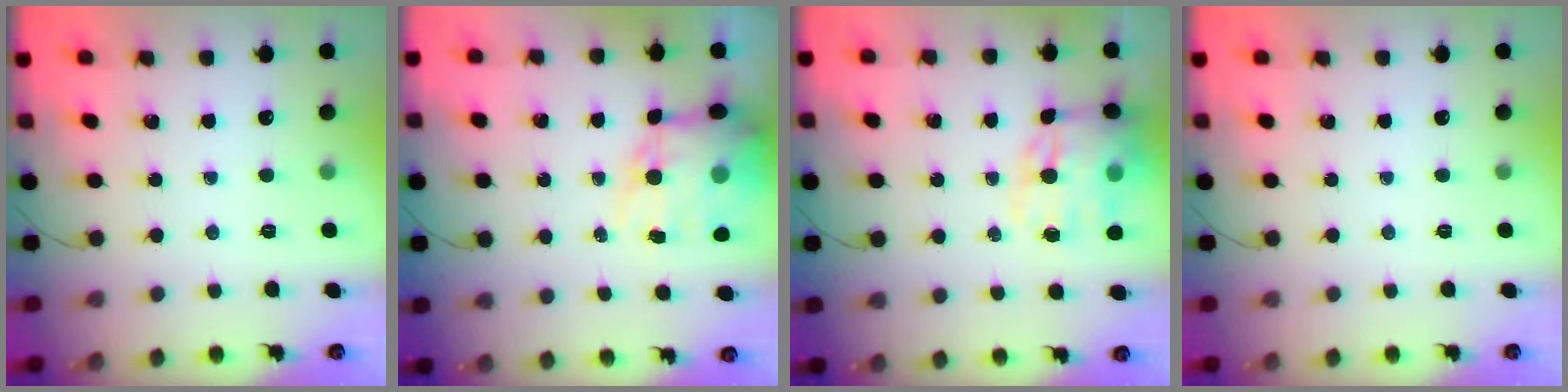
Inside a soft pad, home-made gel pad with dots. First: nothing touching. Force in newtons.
{"total": 14.0, "press": 13.6, "slide": 3.3}
{"total": 13.6, "press": 13.1, "slide": 3.7}
{"total": 0.0}